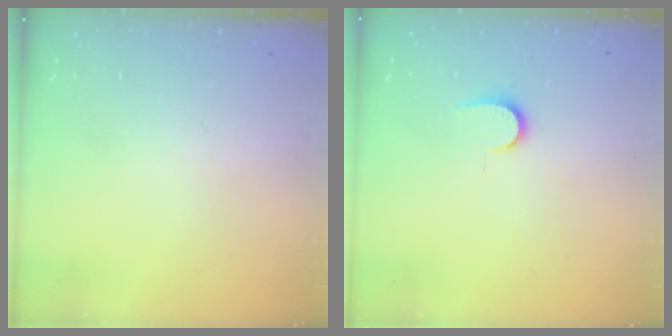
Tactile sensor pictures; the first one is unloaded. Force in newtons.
{"total": 6.7, "press": 6.6, "slide": 0.7}